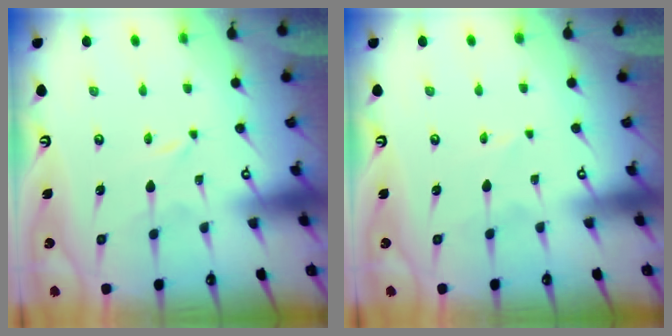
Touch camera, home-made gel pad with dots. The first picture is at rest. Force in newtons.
{"total": 2.2, "press": 2.1, "slide": 0.3}